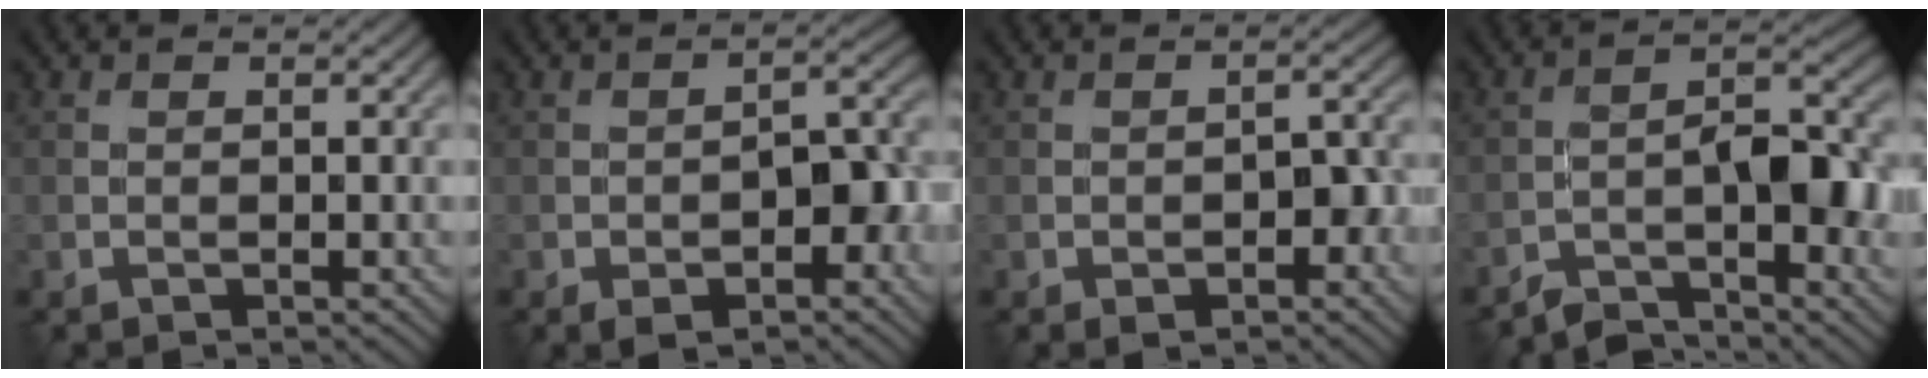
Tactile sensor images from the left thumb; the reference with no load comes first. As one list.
[{"total": 7.9, "force": [-3.0, 3.7, 6.3], "torque": [-0.092, -0.006, -0.044]}, {"total": 4.4, "force": [-1.8, 2.1, 3.5], "torque": [-0.049, -0.001, -0.024]}, {"total": 8.0, "force": [-4.8, 2.6, 5.9], "torque": [-0.086, 0.007, -0.090]}]